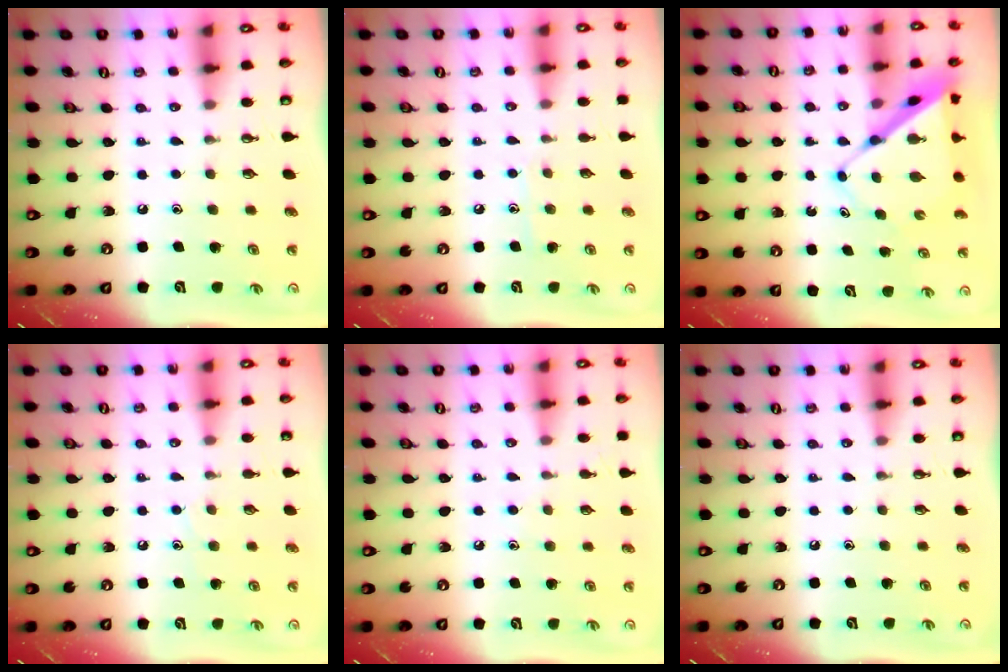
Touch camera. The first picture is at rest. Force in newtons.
{"total": 5.7, "press": 5.7, "slide": 0.7}
{"total": 9.3, "press": 9.3, "slide": 0.6}
{"total": 5.5, "press": 5.5, "slide": 0.6}
{"total": 7.0, "press": 7.0, "slide": 0.7}
{"total": 0.0}